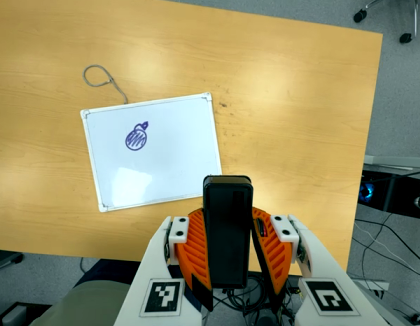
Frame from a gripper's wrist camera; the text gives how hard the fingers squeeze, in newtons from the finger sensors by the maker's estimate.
{"total": 8.2, "left": 6.6, "right": 9.8}